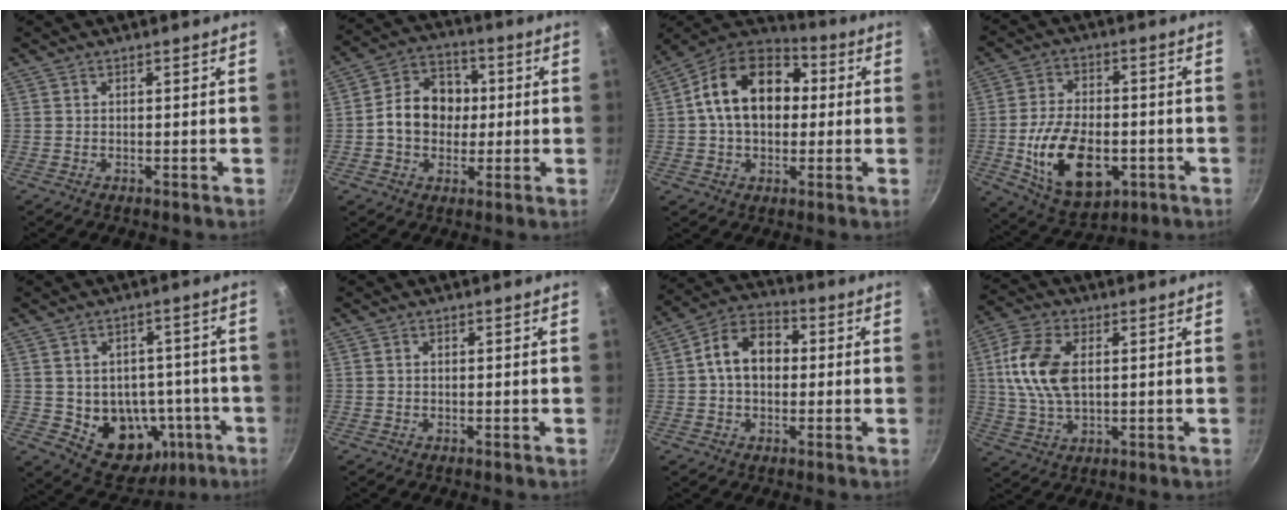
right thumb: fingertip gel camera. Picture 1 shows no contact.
{"total": 11.9, "force": [0.1, 9.6, 7.1], "torque": [-0.080, 0.021, -0.013]}
{"total": 17.9, "force": [2.2, 12.6, 12.5], "torque": [-0.178, 0.034, 0.019]}
{"total": 17.3, "force": [-4.1, 10.4, 13.1], "torque": [-0.214, 0.011, -0.055]}
{"total": 14.8, "force": [-3.5, 11.6, 8.4], "torque": [-0.075, 0.021, -0.028]}
{"total": 0.5, "force": [0.1, 0.3, 0.4], "torque": [-0.006, 0.003, 0.002]}
{"total": 10.9, "force": [0.8, 7.8, 7.5], "torque": [-0.090, 0.031, -0.005]}
{"total": 12.0, "force": [1.8, 7.1, 9.5], "torque": [-0.181, 0.007, 0.031]}